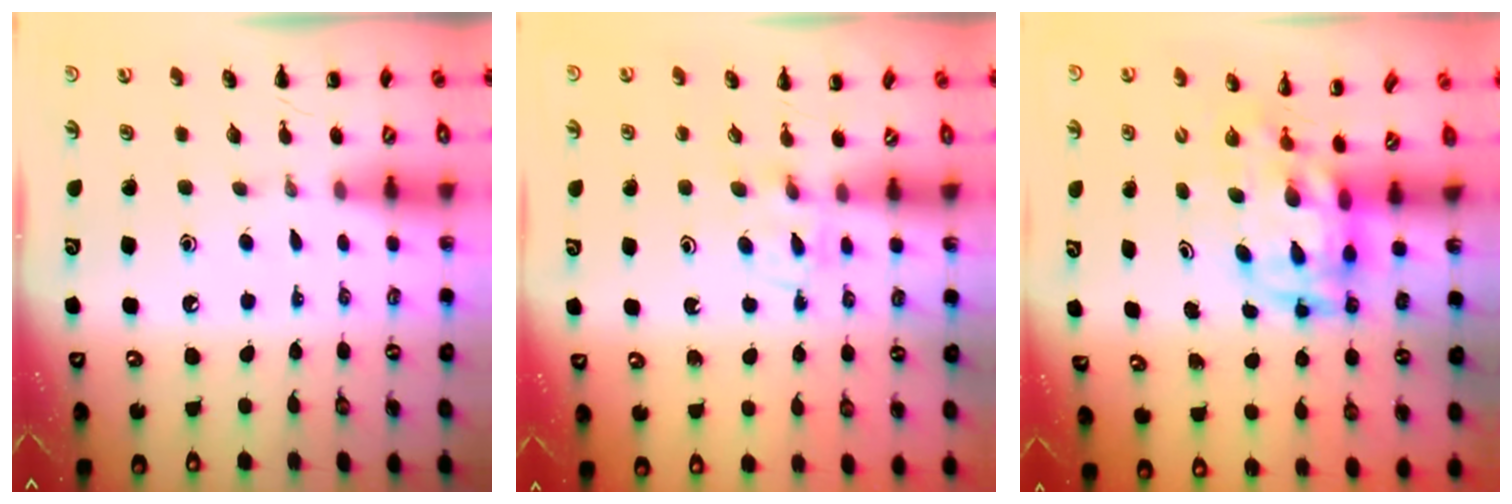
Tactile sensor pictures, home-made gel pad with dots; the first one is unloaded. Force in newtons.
{"total": 2.3, "press": 2.0, "slide": 1.0}
{"total": 3.3, "press": 3.2, "slide": 0.8}